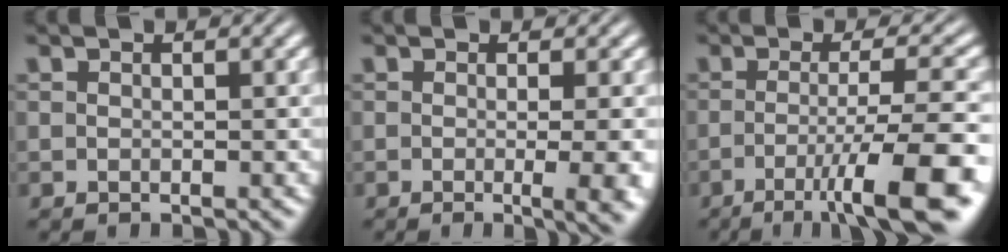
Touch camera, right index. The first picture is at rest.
{"total": 3.8, "force": [-1.3, 0.0, 3.6], "torque": [-0.039, -0.011, -0.018]}
{"total": 8.4, "force": [-4.2, 0.8, 7.1], "torque": [-0.093, -0.022, -0.052]}